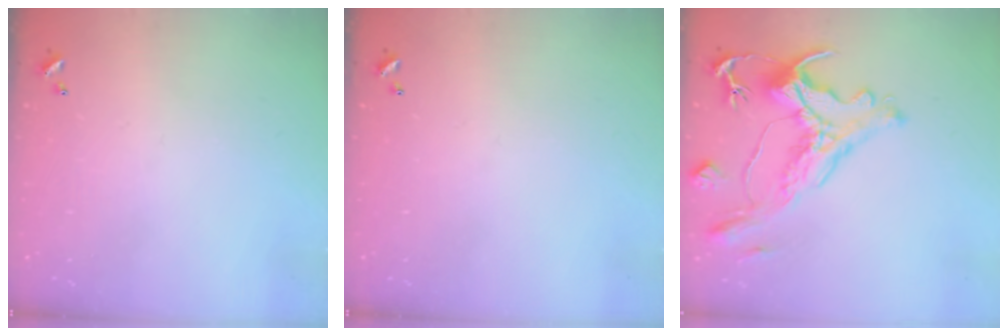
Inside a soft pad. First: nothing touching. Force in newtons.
{"total": 0.0}
{"total": 3.1, "press": 2.8, "slide": 1.4}